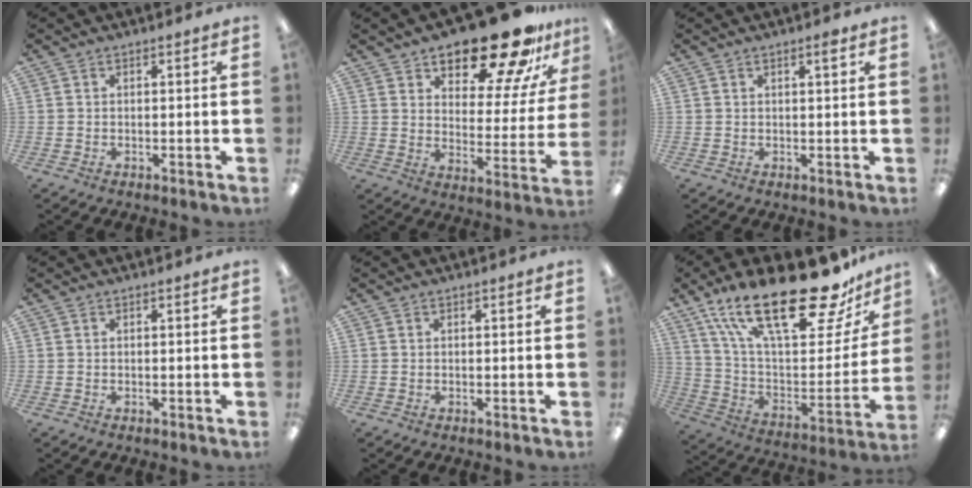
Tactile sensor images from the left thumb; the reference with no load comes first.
{"total": 20.3, "force": [16.6, 6.6, 9.6], "torque": [-0.137, -0.122, 0.279]}
{"total": 1.8, "force": [1.2, 0.2, 1.4], "torque": [-0.021, -0.001, 0.018]}
{"total": 0.0}
{"total": 0.0}
{"total": 29.4, "force": [19.5, 10.2, 19.5], "torque": [-0.325, -0.125, 0.330]}